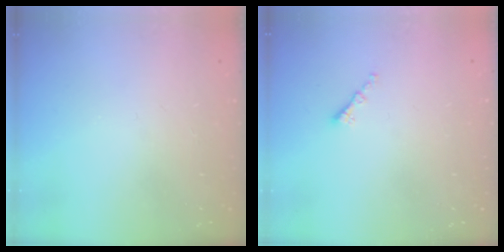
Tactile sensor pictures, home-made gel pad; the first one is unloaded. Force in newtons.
{"total": 0.8, "press": 0.8, "slide": 0.2}